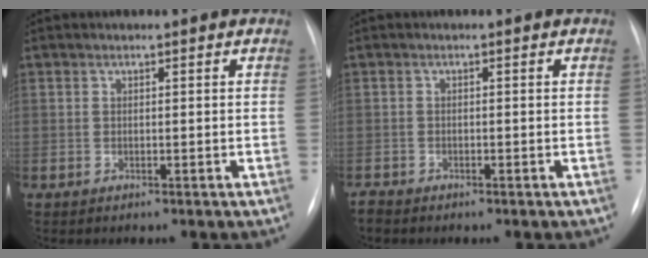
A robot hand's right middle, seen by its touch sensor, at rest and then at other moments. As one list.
[{"total": 1.2, "force": [-1.1, 0.4, 0.1], "torque": [-0.005, -0.002, -0.019]}]